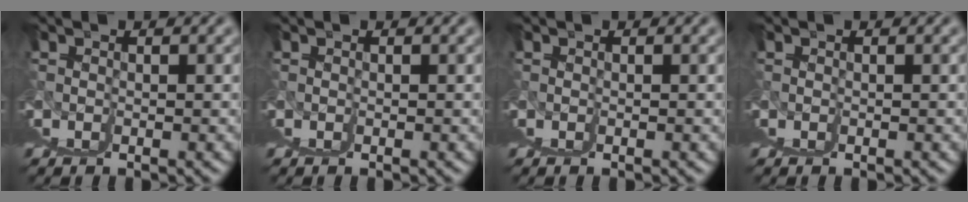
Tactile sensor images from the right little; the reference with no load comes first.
{"total": 0.0}
{"total": 0.0}
{"total": 0.0}